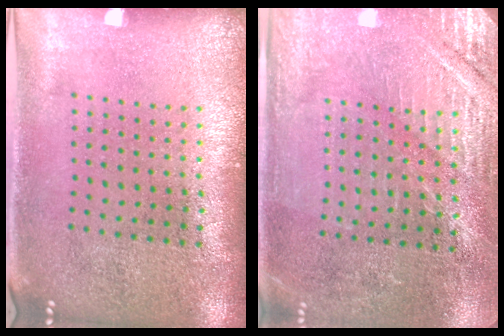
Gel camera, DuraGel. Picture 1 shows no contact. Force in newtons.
{"total": 2.9, "press": 2.9, "slide": 0.2}